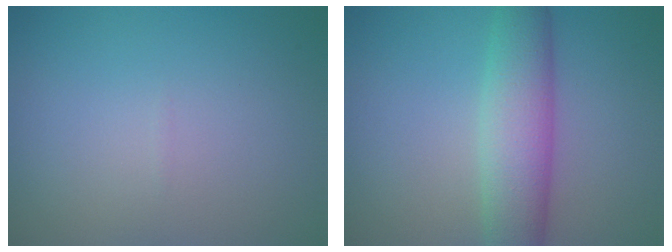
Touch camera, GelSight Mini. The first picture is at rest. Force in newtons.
{"total": 5.6, "press": 5.6, "slide": 0.1}